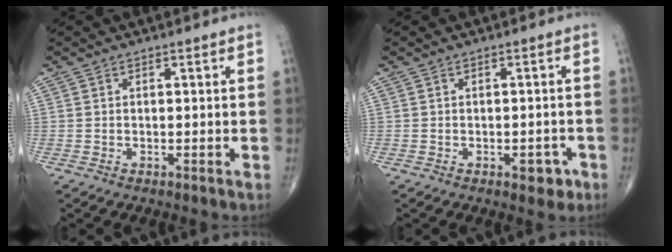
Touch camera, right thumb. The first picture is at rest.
{"total": 3.2, "force": [-1.6, 1.7, 2.1], "torque": [-0.007, 0.008, -0.018]}